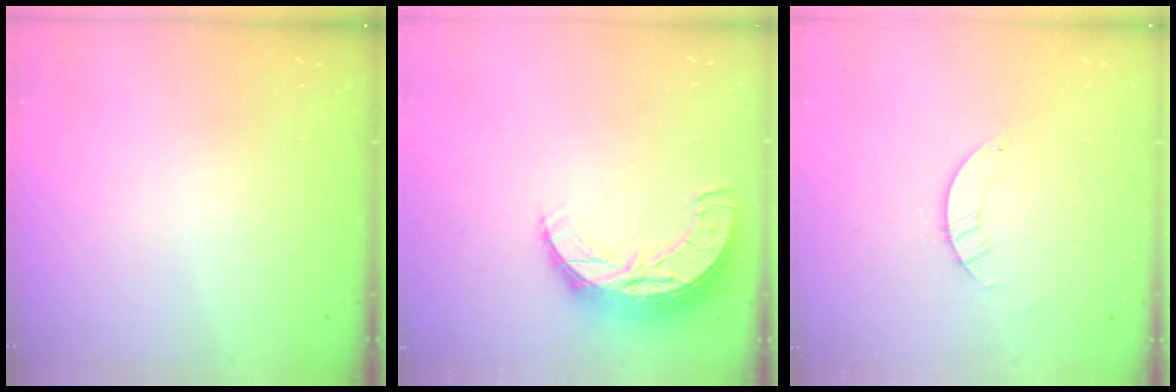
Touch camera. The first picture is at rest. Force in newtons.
{"total": 10.3, "press": 10.3, "slide": 0.9}
{"total": 2.8, "press": 2.8, "slide": 0.2}